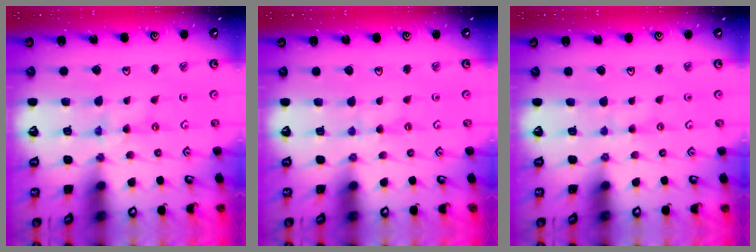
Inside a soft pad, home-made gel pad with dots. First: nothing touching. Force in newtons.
{"total": 2.2, "press": 2.2, "slide": 0.3}
{"total": 2.8, "press": 2.7, "slide": 0.4}